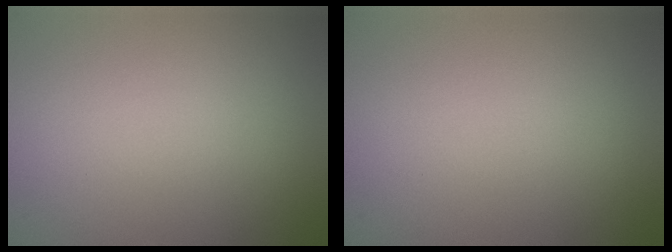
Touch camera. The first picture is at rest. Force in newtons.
{"total": 0.0}